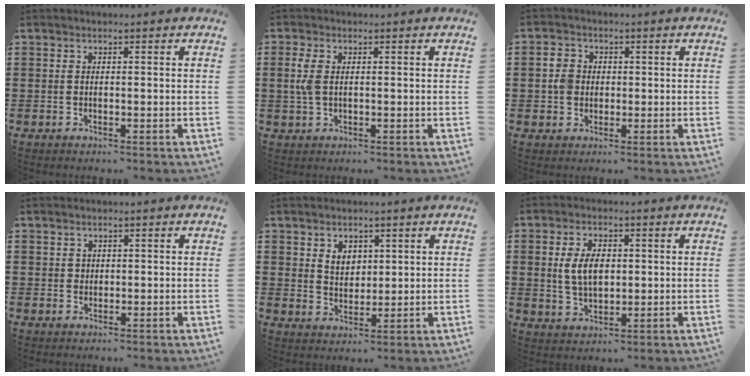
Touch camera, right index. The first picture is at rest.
{"total": 3.3, "force": [0.3, 1.7, 2.8], "torque": [-0.075, 0.001, 0.000]}
{"total": 3.3, "force": [0.0, 2.9, 1.6], "torque": [-0.040, 0.011, -0.003]}
{"total": 0.8, "force": [0.4, 0.7, 0.1], "torque": [-0.004, 0.003, 0.009]}
{"total": 3.2, "force": [1.8, 2.4, 1.2], "torque": [-0.032, 0.009, 0.032]}
{"total": 5.6, "force": [0.6, 3.2, 4.5], "torque": [-0.100, 0.003, 0.004]}